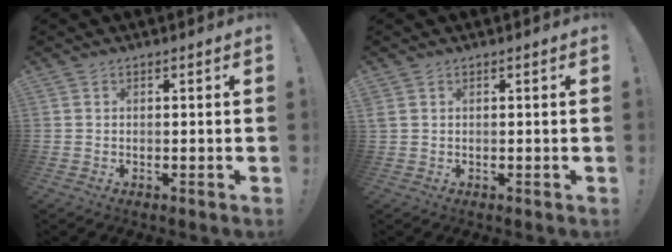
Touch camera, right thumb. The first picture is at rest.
{"total": 0.7, "force": [0.3, 0.3, 0.6], "torque": [-0.014, 0.002, 0.007]}